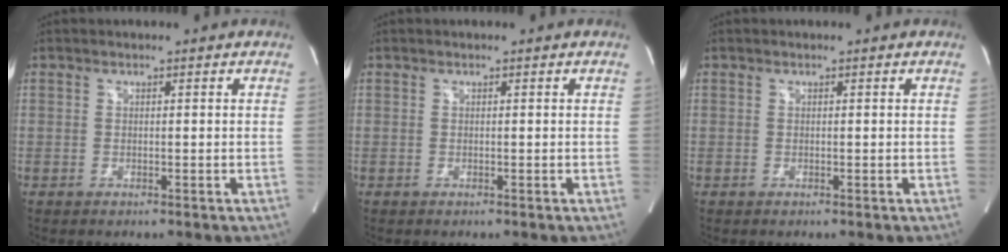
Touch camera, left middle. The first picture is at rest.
{"total": 0.0}
{"total": 0.0}